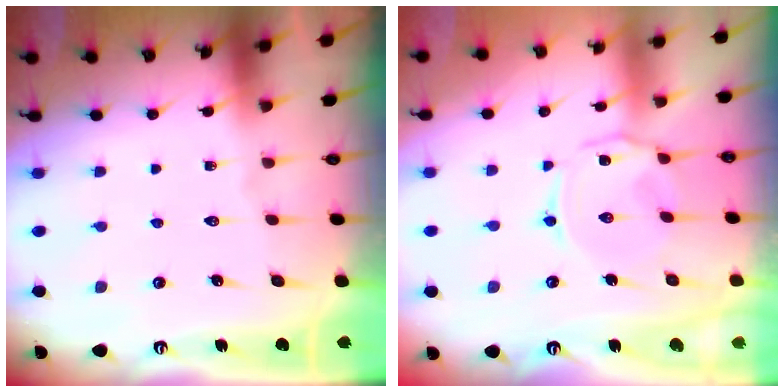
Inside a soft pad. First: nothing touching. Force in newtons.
{"total": 3.8, "press": 3.7, "slide": 0.7}